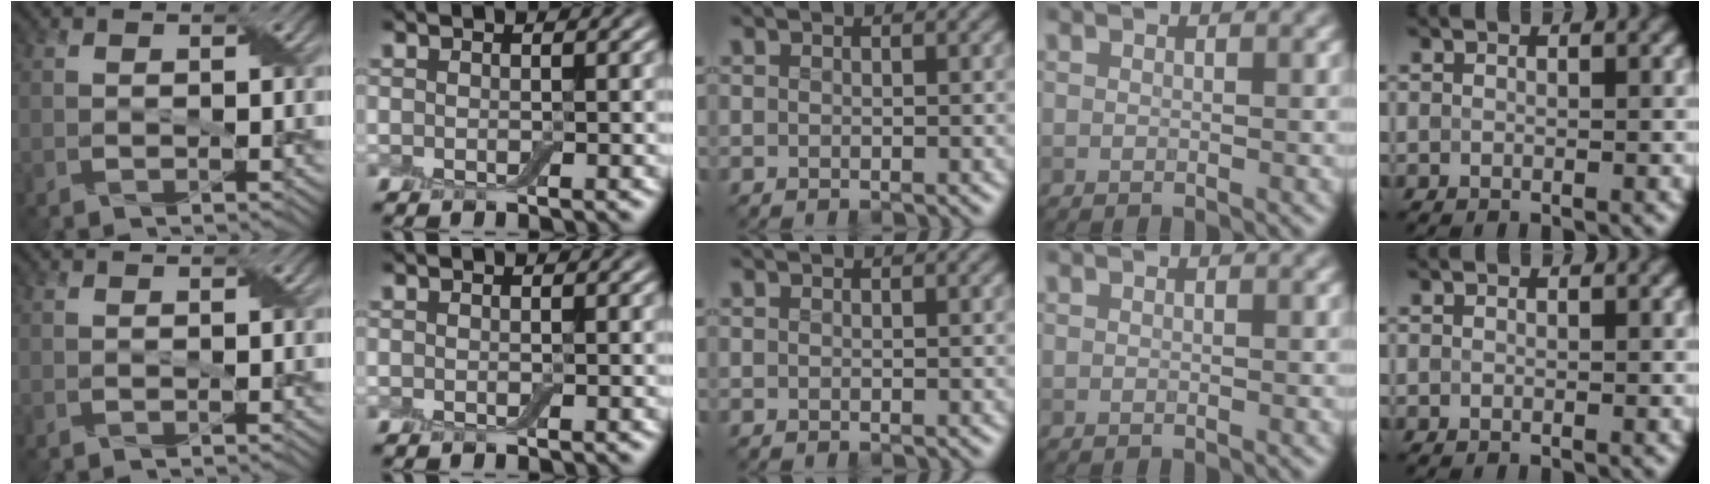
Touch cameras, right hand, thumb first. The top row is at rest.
{}